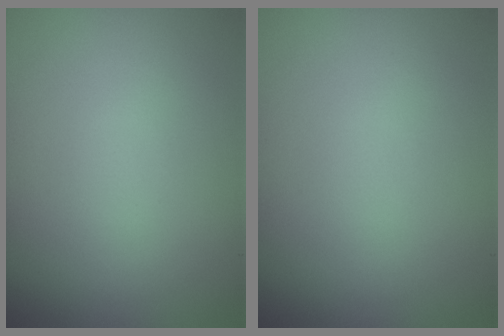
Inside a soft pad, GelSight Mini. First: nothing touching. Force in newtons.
{"total": 0.0}